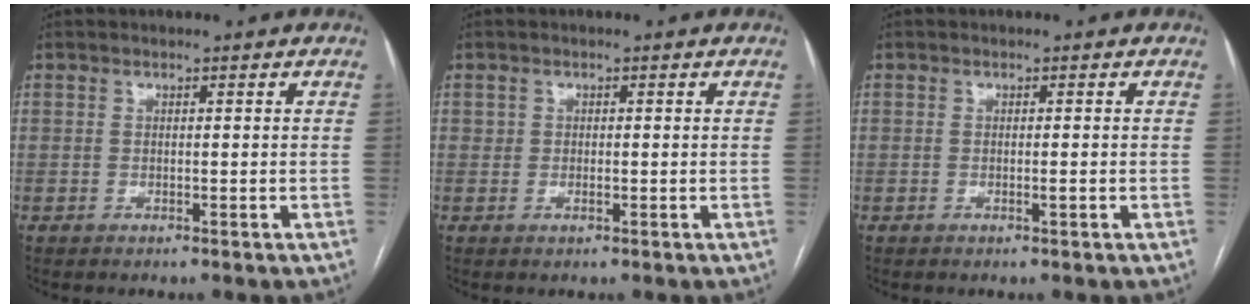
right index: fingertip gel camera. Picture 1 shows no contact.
{"total": 0.8, "force": [-0.2, 0.4, 0.6], "torque": [-0.014, -0.001, -0.003]}
{"total": 0.7, "force": [-0.3, -0.2, 0.7], "torque": [-0.013, 0.000, -0.004]}